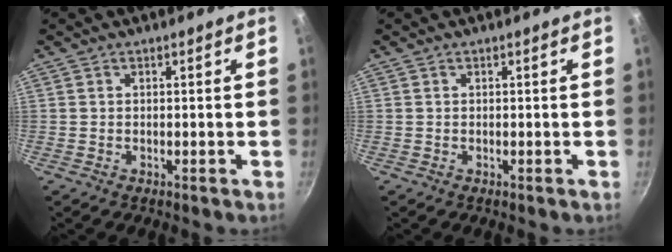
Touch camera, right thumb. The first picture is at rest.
{"total": 0.0}